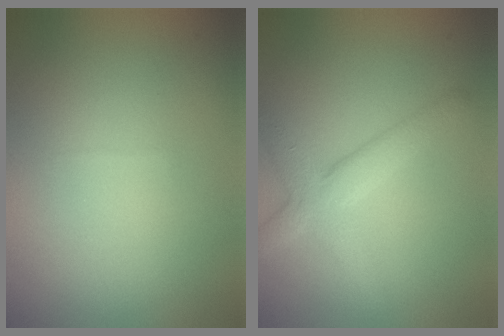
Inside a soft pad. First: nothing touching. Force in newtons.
{"total": 3.7, "press": 3.7, "slide": 0.1}